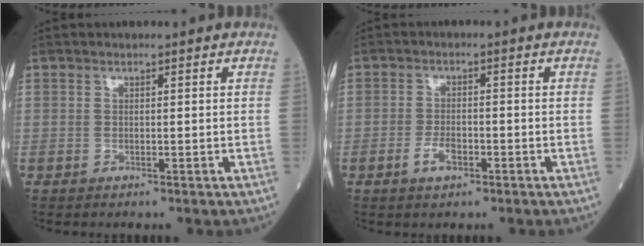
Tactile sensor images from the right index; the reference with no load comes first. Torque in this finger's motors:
{"motor_torque": [0.24, -0.08, 0.04, 0.02]}